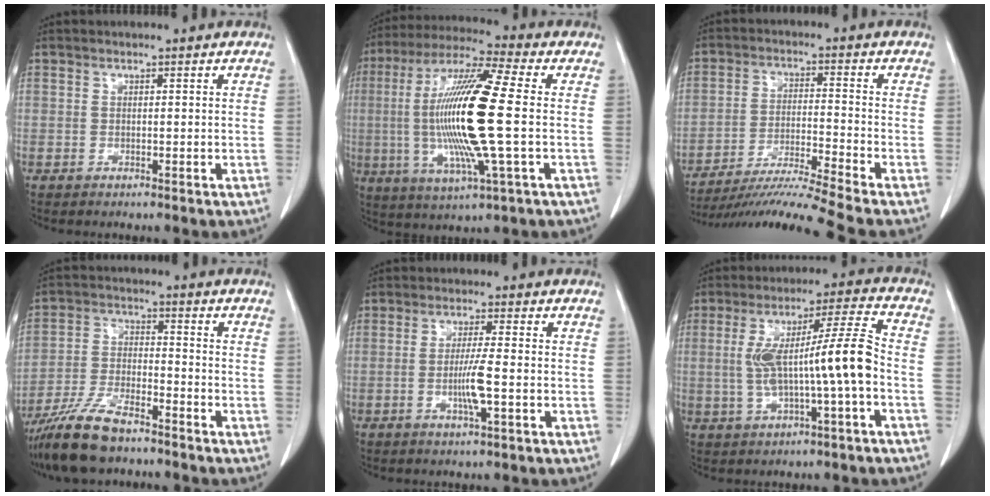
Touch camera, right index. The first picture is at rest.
{"total": 18.8, "force": [-0.7, 0.9, 18.8], "torque": [-0.386, -0.006, -0.020]}
{"total": 13.3, "force": [-11.7, -3.5, 5.2], "torque": [-0.080, -0.018, -0.198]}
{"total": 10.6, "force": [-8.5, 2.3, 5.8], "torque": [-0.121, -0.020, -0.161]}
{"total": 4.6, "force": [-1.1, -0.3, 4.5], "torque": [-0.088, -0.008, -0.020]}
{"total": 11.8, "force": [-1.2, 0.2, 11.8], "torque": [-0.214, 0.025, -0.018]}